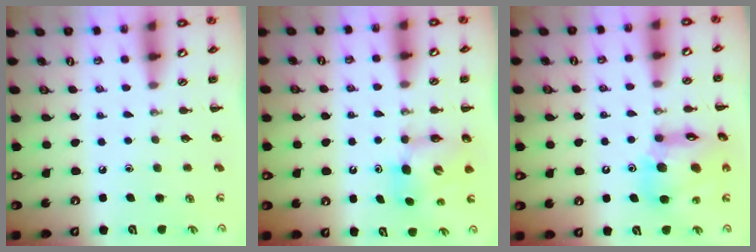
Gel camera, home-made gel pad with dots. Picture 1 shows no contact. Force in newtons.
{"total": 7.3, "press": 7.1, "slide": 1.5}
{"total": 15.3, "press": 14.6, "slide": 4.4}